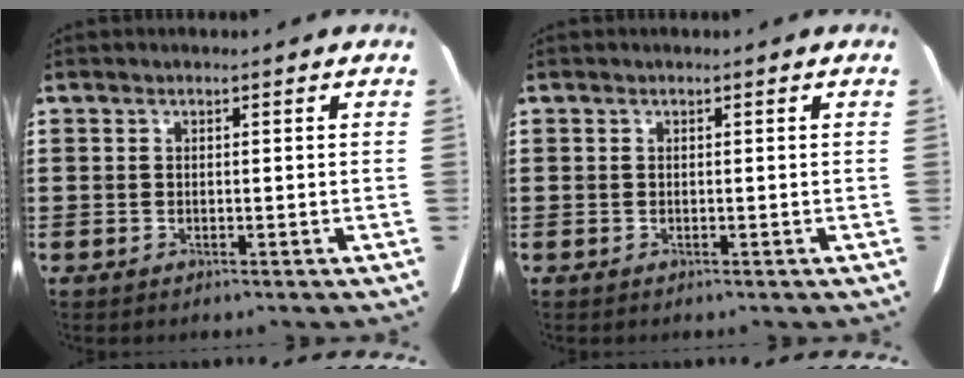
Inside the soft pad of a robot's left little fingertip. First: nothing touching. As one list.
[{"total": 0.0}]